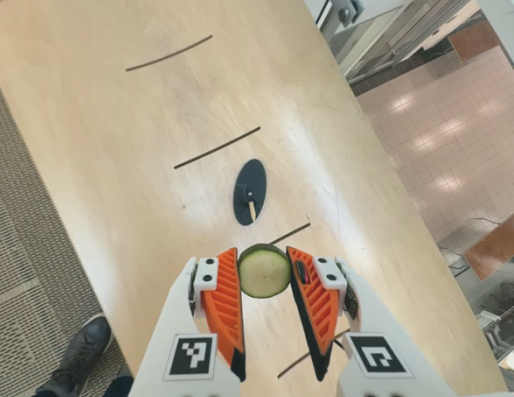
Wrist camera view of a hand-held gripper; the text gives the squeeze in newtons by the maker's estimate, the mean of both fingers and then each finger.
{"total": 7.7, "left": 7.9, "right": 7.5}